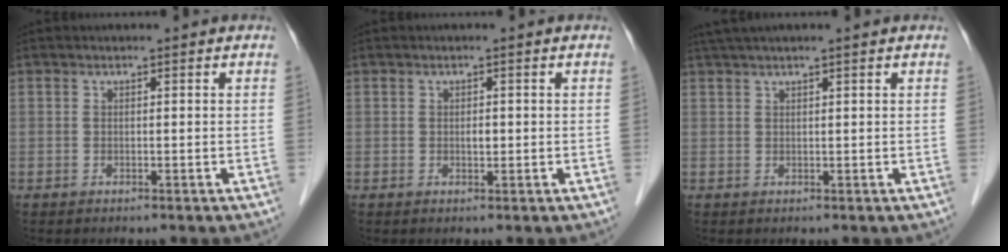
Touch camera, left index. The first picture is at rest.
{"total": 0.9, "force": [-0.2, 0.5, 0.8], "torque": [-0.014, -0.003, -0.003]}
{"total": 3.7, "force": [2.8, -0.8, 2.2], "torque": [-0.036, 0.024, 0.054]}